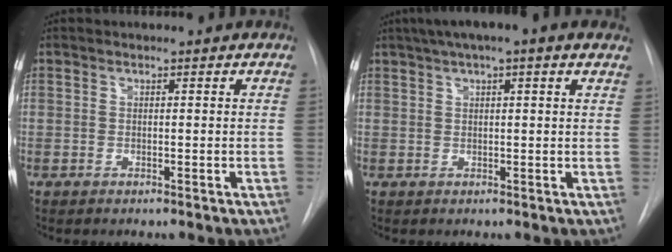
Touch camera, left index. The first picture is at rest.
{"total": 9.4, "force": [6.2, 1.3, 6.9], "torque": [-0.107, 0.045, 0.082]}